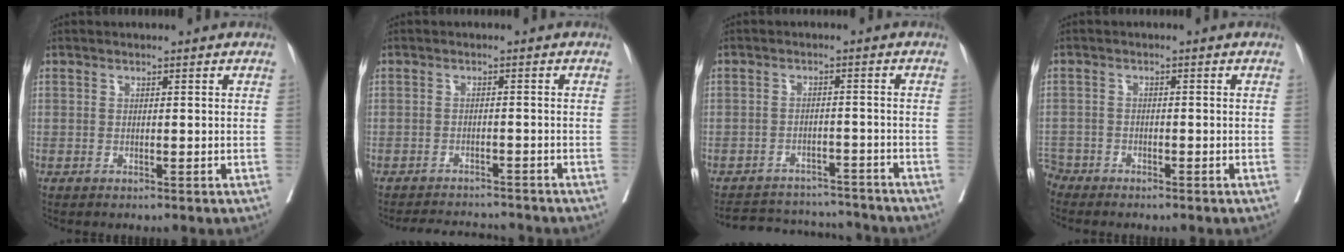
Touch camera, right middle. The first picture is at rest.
{"total": 6.2, "force": [-6.1, 0.9, 0.7], "torque": [-0.006, 0.001, -0.086]}
{"total": 11.0, "force": [-10.4, 3.5, 1.1], "torque": [-0.012, 0.016, -0.138]}
{"total": 3.2, "force": [-2.9, 1.2, -0.5], "torque": [0.003, -0.001, -0.059]}